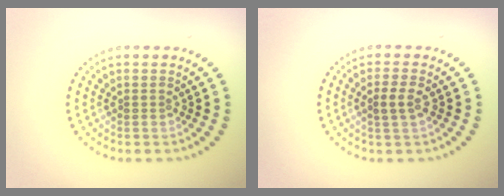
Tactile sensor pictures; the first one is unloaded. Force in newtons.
{"total": 1.9, "press": 1.8, "slide": 0.6}